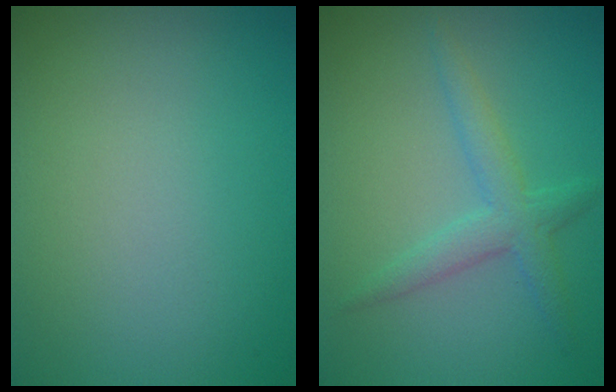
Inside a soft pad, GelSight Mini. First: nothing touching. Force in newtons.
{"total": 2.8, "press": 2.8, "slide": 0.1}